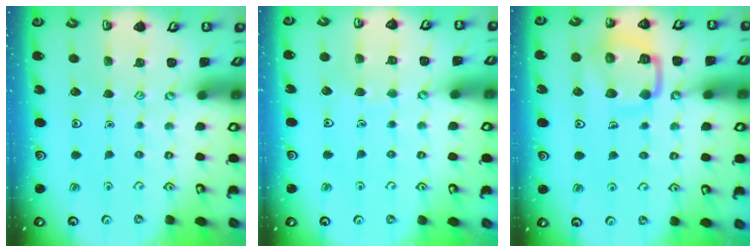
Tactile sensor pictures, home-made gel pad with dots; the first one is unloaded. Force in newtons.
{"total": 3.3, "press": 3.3, "slide": 0.3}
{"total": 16.5, "press": 16.5, "slide": 1.6}